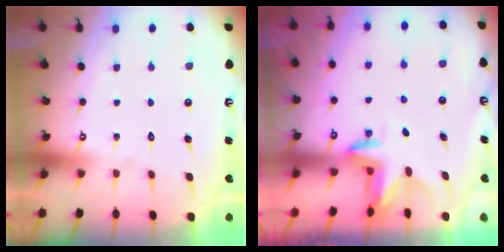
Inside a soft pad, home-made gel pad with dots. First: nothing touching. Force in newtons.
{"total": 2.7, "press": 2.7, "slide": 0.1}